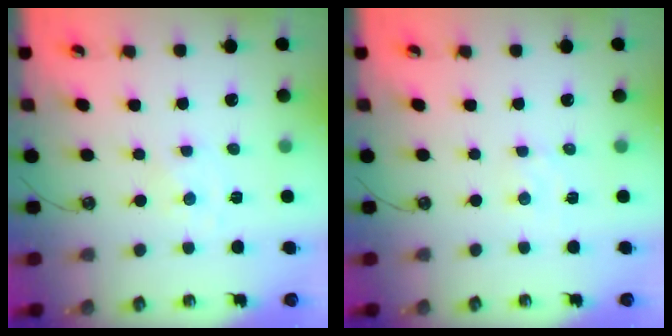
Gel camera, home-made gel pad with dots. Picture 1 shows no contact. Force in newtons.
{"total": 1.2, "press": 1.2, "slide": 0.1}